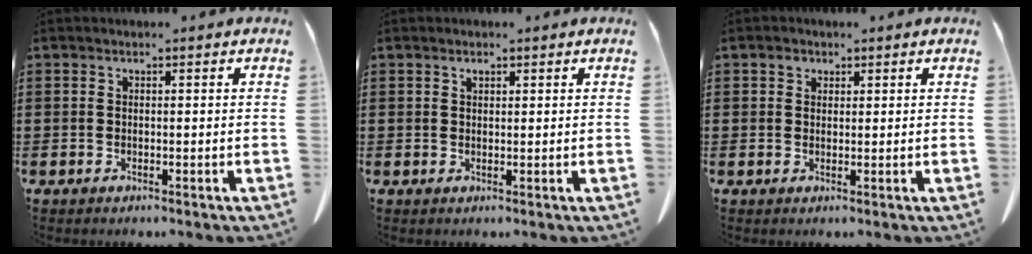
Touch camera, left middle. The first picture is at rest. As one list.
[{"total": 0.7, "force": [0.5, 0.4, 0.4], "torque": [-0.010, 0.003, 0.009]}, {"total": 1.5, "force": [0.9, 1.1, 0.6], "torque": [-0.006, 0.002, 0.014]}]